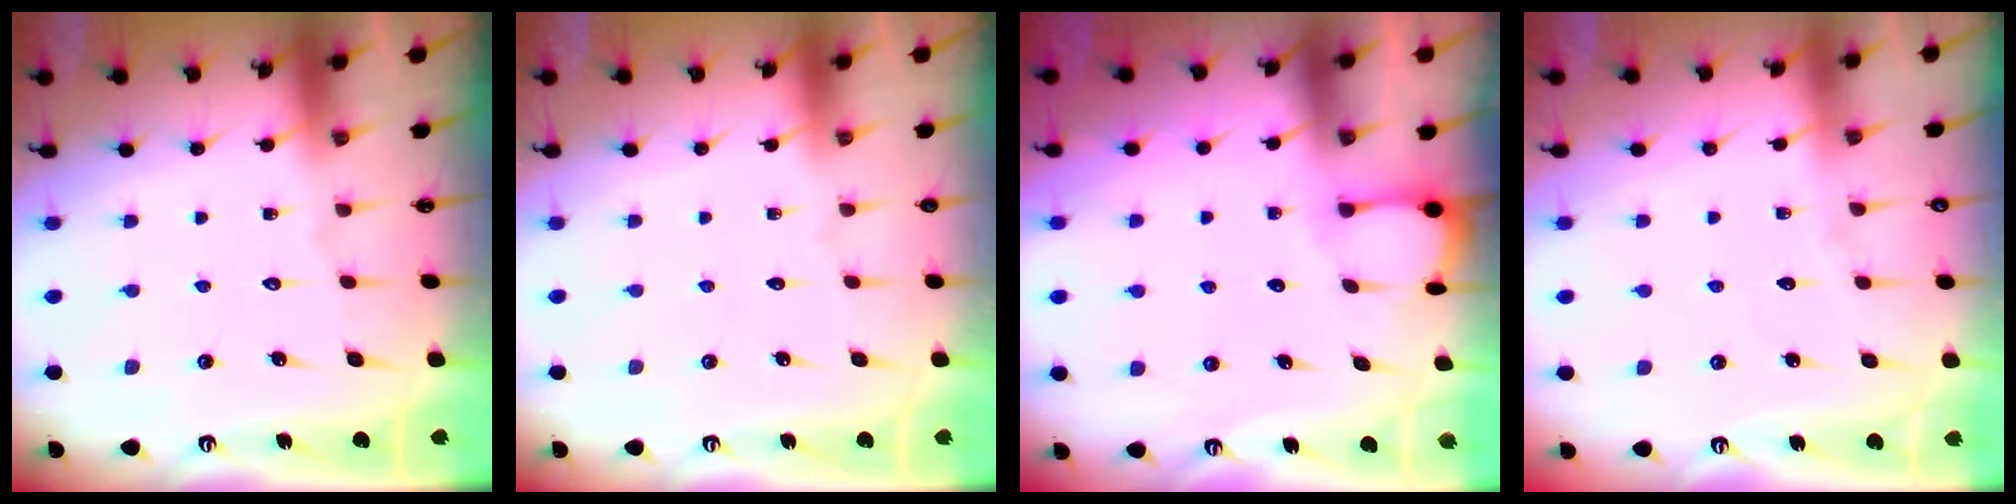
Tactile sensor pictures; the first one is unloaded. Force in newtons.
{"total": 0.0}
{"total": 2.1, "press": 2.1, "slide": 0.2}
{"total": 2.8, "press": 2.8, "slide": 0.4}